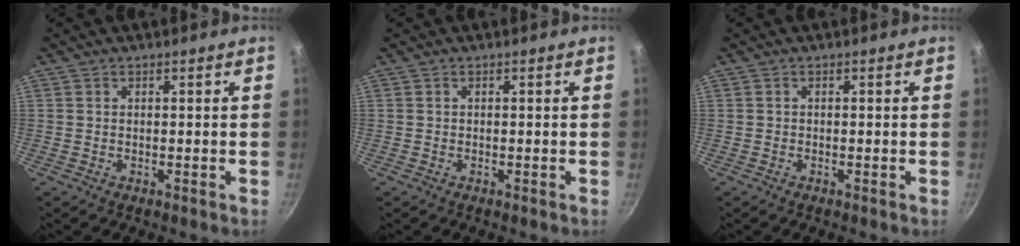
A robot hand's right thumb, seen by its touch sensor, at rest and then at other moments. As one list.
[{"total": 0.0}, {"total": 0.0}]